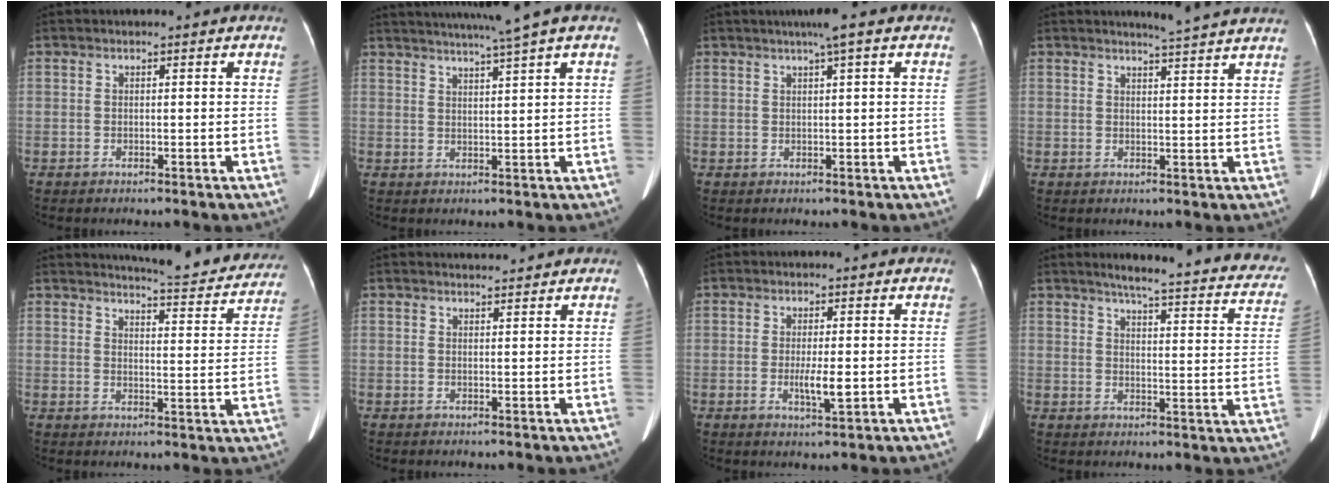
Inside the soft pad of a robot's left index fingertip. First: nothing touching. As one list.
[{"total": 8.6, "force": [6.9, -1.9, 4.7], "torque": [-0.072, 0.008, 0.095]}, {"total": 3.3, "force": [1.9, -0.5, 2.6], "torque": [-0.044, 0.012, 0.032]}, {"total": 6.5, "force": [6.1, -0.8, 2.2], "torque": [-0.037, 0.001, 0.065]}, {"total": 17.0, "force": [15.9, 2.1, 5.5], "torque": [-0.063, -0.050, 0.179]}, {"total": 3.2, "force": [3.1, 0.4, 0.6], "torque": [-0.014, 0.015, 0.042]}, {"total": 3.3, "force": [-0.4, 0.5, 3.3], "torque": [-0.063, -0.006, -0.005]}, {"total": 23.0, "force": [19.8, 2.9, 11.3], "torque": [-0.131, -0.037, 0.216]}]